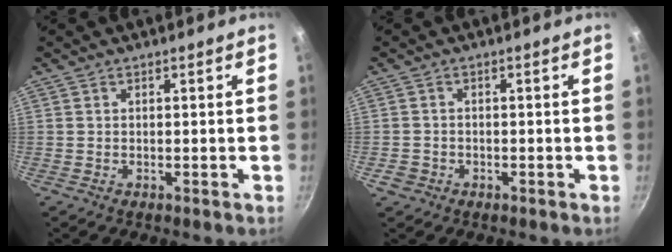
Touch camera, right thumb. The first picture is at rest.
{"total": 2.3, "force": [-1.0, 1.9, 0.8], "torque": [-0.013, 0.009, -0.015]}